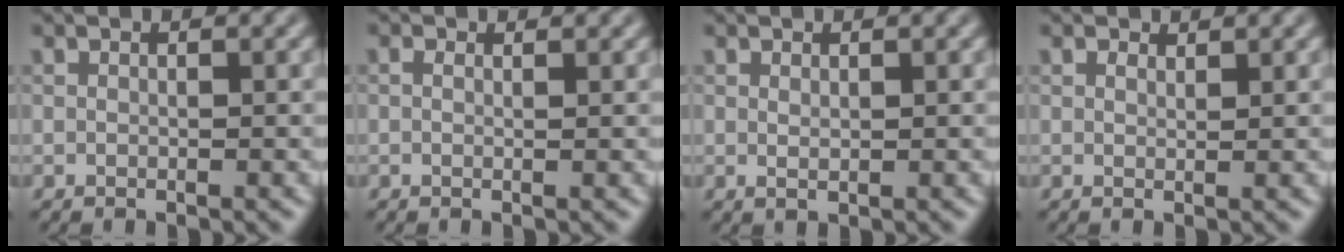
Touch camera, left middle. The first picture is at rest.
{"total": 1.5, "force": [0.9, 0.6, 1.1], "torque": [-0.016, -0.002, -0.002]}
{"total": 0.6, "force": [0.3, 0.2, 0.5], "torque": [-0.010, -0.001, 0.007]}
{"total": 0.9, "force": [0.7, 0.3, 0.4], "torque": [-0.008, 0.001, 0.013]}